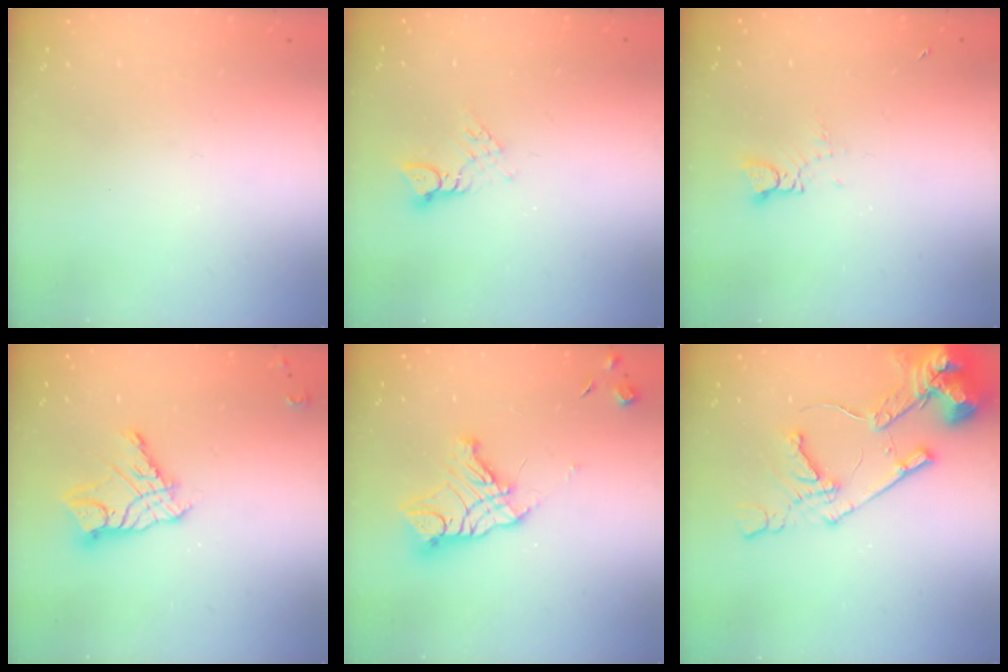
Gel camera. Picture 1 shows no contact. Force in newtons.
{"total": 4.0, "press": 4.0, "slide": 0.4}
{"total": 1.9, "press": 1.9, "slide": 0.1}
{"total": 10.8, "press": 10.8, "slide": 1.0}
{"total": 13.7, "press": 13.7, "slide": 1.4}
{"total": 14.5, "press": 14.4, "slide": 1.8}